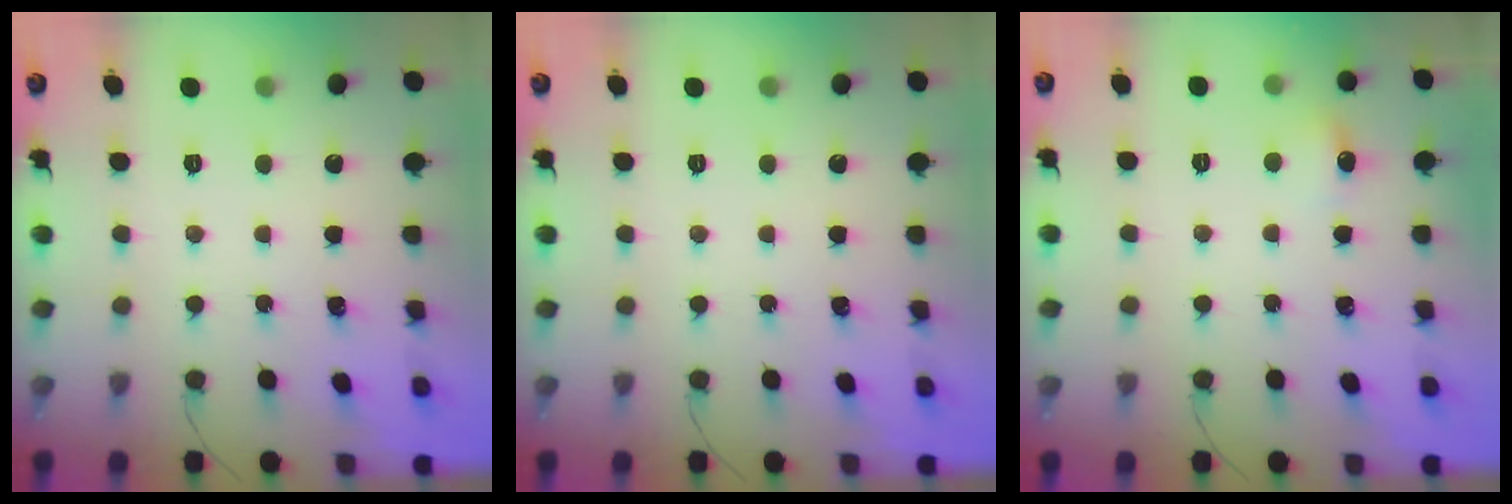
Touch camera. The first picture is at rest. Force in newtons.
{"total": 0.0}
{"total": 9.1, "press": 5.0, "slide": 7.7}